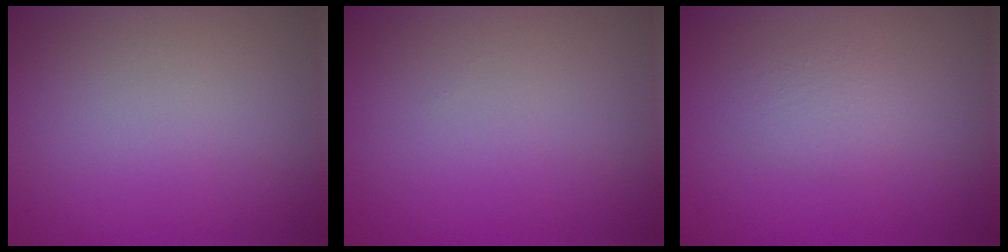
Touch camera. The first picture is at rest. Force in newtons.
{"total": 0.0}
{"total": 1.6, "press": 1.6, "slide": 0.1}